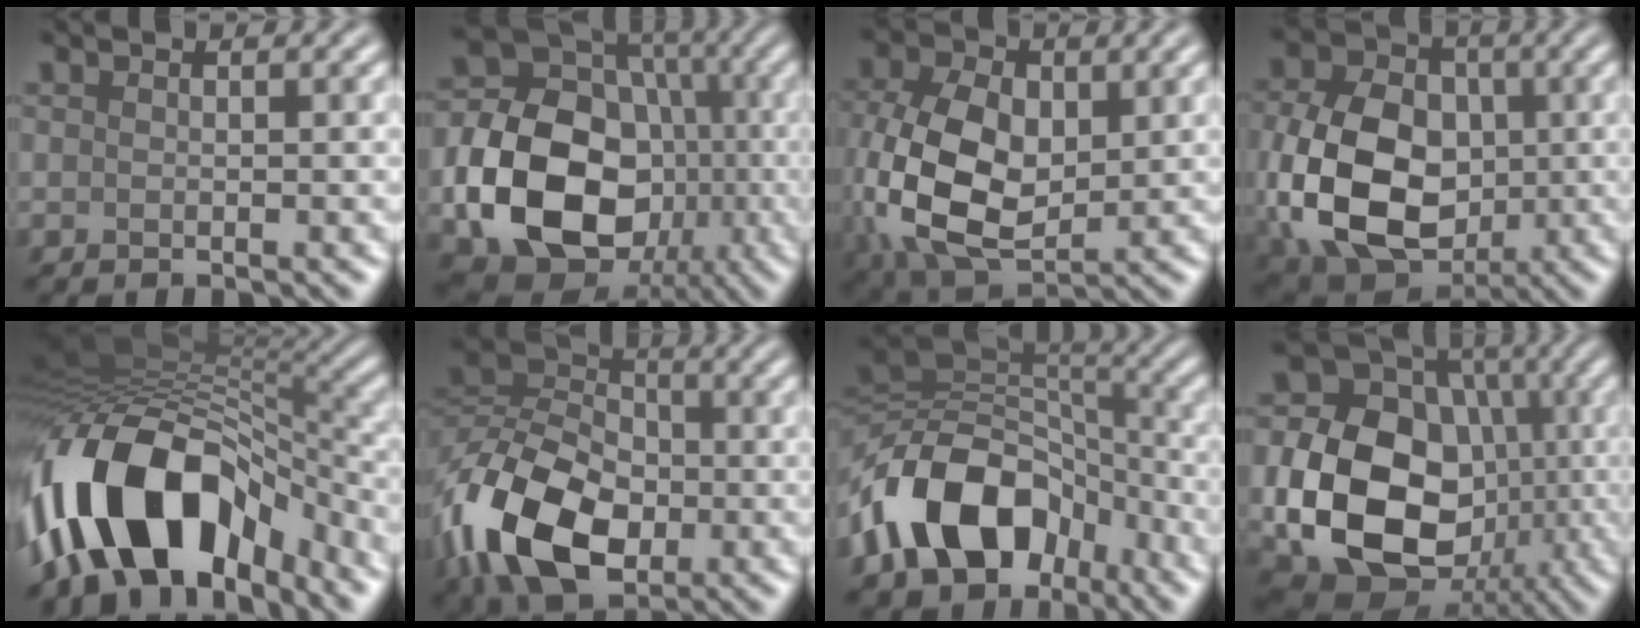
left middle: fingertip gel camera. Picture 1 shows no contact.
{"total": 14.8, "force": [-3.4, 11.4, 8.7], "torque": [-0.181, -0.019, -0.059]}
{"total": 11.5, "force": [0.0, 7.7, 8.6], "torque": [-0.207, -0.004, 0.004]}
{"total": 12.5, "force": [-1.2, 9.3, 8.3], "torque": [-0.193, -0.019, -0.022]}
{"total": 14.0, "force": [-6.9, 7.2, 9.8], "torque": [-0.168, 0.029, -0.126]}
{"total": 12.3, "force": [-4.2, 8.1, 8.2], "torque": [-0.190, -0.002, -0.092]}
{"total": 12.3, "force": [-5.0, 8.4, 7.5], "torque": [-0.141, 0.012, -0.095]}
{"total": 15.8, "force": [-2.3, 12.5, 9.3], "torque": [-0.171, -0.025, -0.032]}